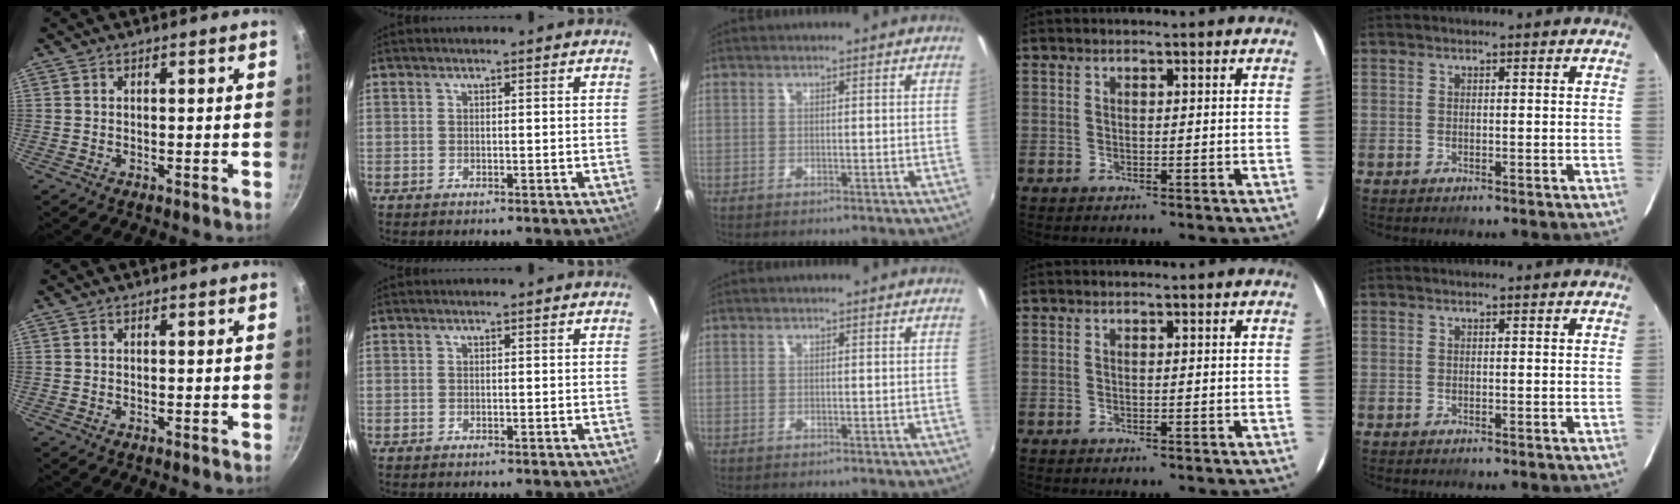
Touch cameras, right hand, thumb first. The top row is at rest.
{}